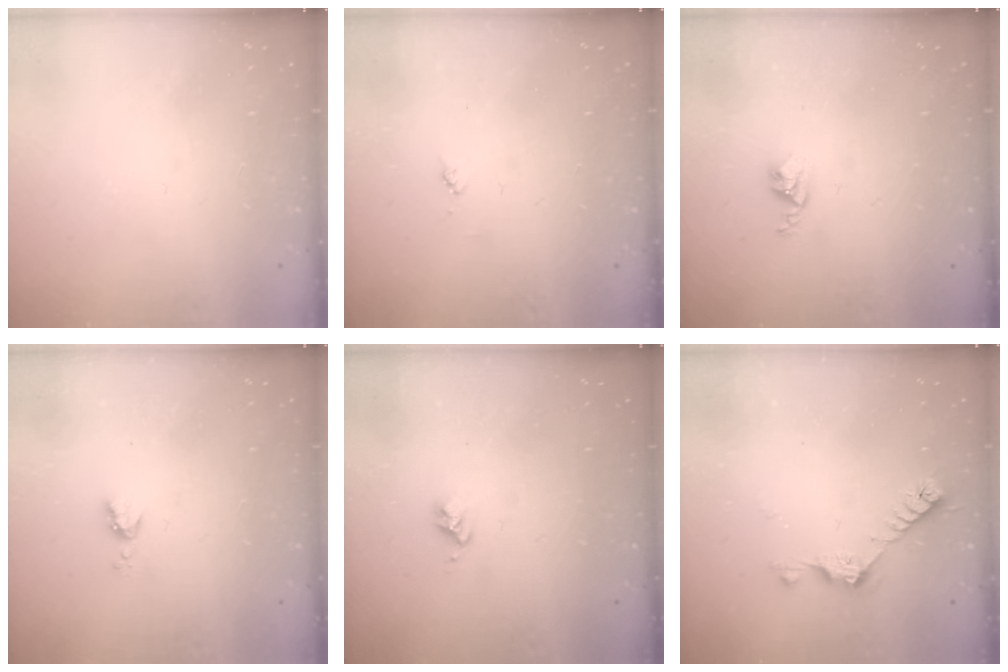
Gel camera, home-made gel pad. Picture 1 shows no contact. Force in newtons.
{"total": 3.6, "press": 3.6, "slide": 0.5}
{"total": 2.9, "press": 2.9, "slide": 0.4}
{"total": 4.3, "press": 4.3, "slide": 0.5}
{"total": 2.7, "press": 2.6, "slide": 0.4}
{"total": 7.2, "press": 7.2, "slide": 0.9}